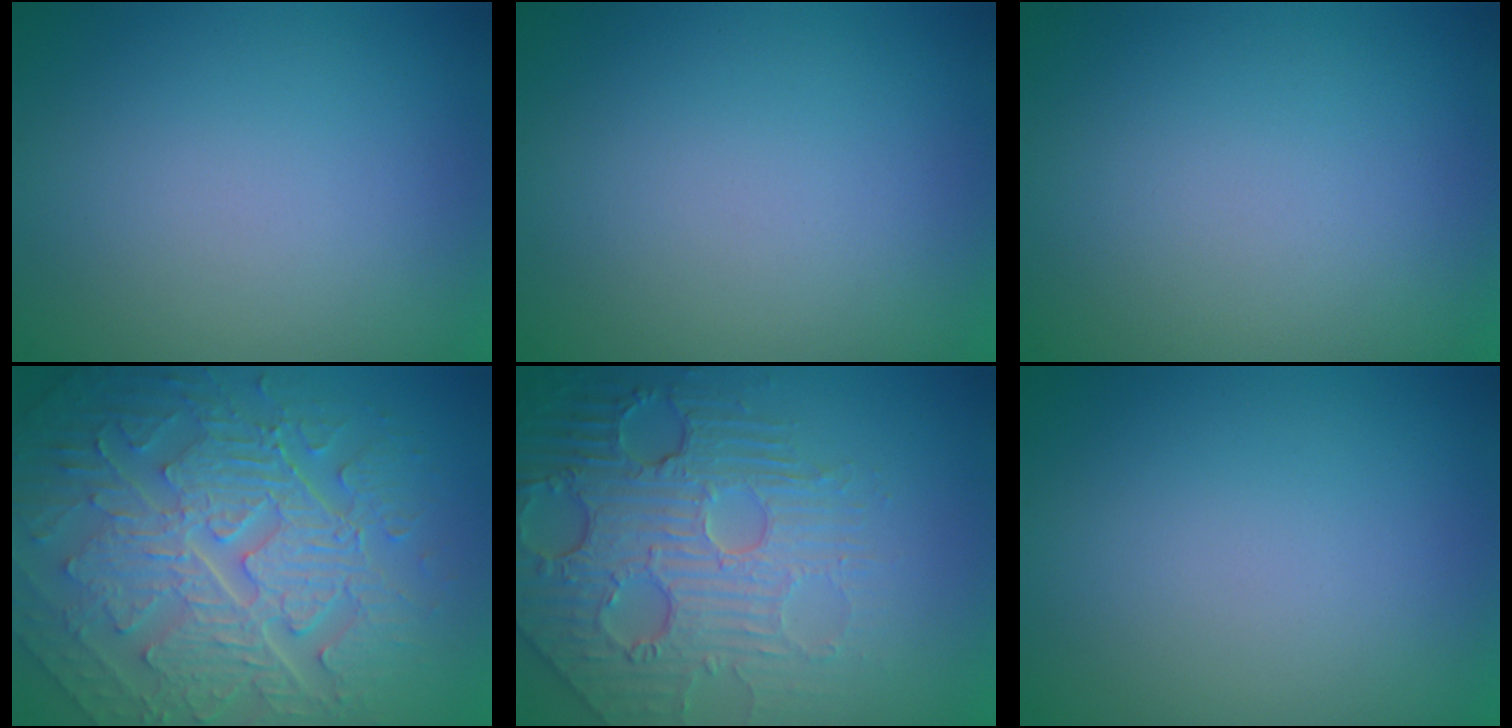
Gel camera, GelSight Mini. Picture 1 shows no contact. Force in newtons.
{"total": 0.0}
{"total": 0.0}
{"total": 10.2, "press": 7.0, "slide": 7.5}
{"total": 7.7, "press": 5.6, "slide": 5.3}
{"total": 0.0}